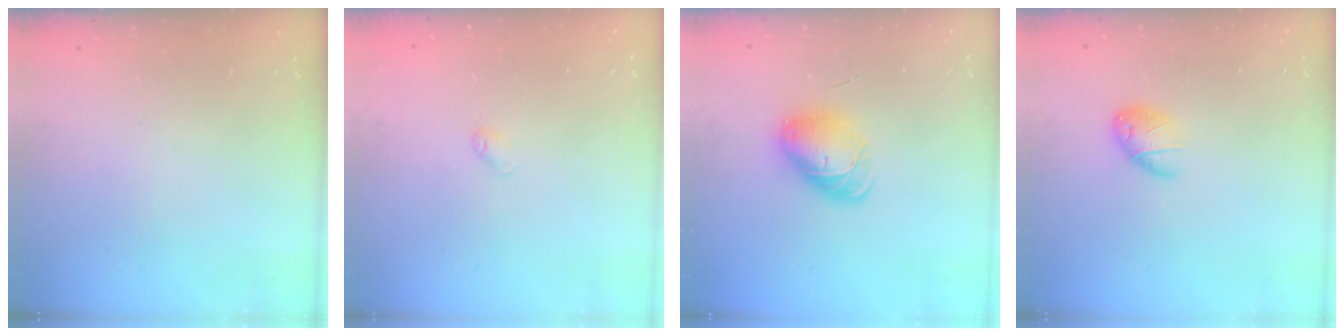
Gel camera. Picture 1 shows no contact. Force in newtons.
{"total": 2.9, "press": 2.8, "slide": 0.5}
{"total": 8.6, "press": 8.5, "slide": 1.5}
{"total": 7.1, "press": 7.0, "slide": 1.4}